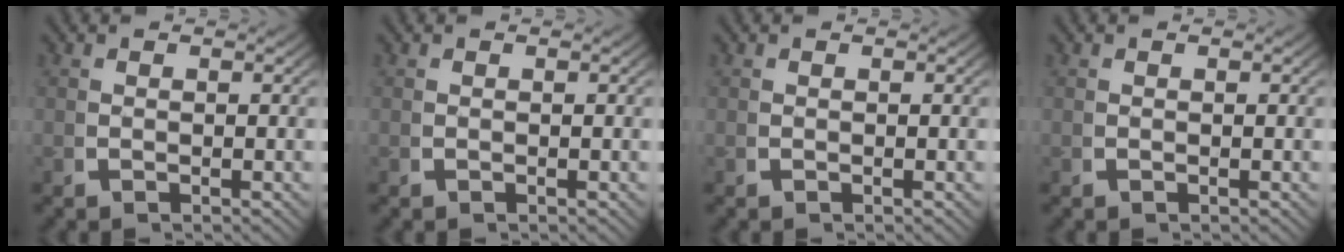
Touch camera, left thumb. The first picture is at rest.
{"total": 0.0}
{"total": 0.0}
{"total": 0.0}